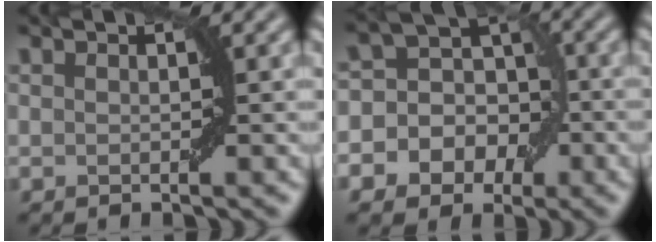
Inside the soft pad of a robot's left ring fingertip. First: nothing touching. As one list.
[{"total": 9.4, "force": [-2.1, 8.3, 3.9], "torque": [-0.051, 0.035, -0.072]}]